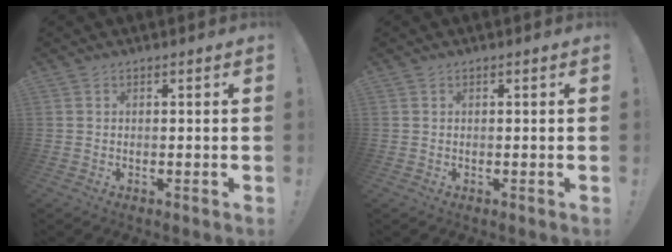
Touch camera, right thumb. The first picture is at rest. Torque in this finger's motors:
{"motor_torque": [0.06, 0.04, 0.08, -0.13, 0.03]}